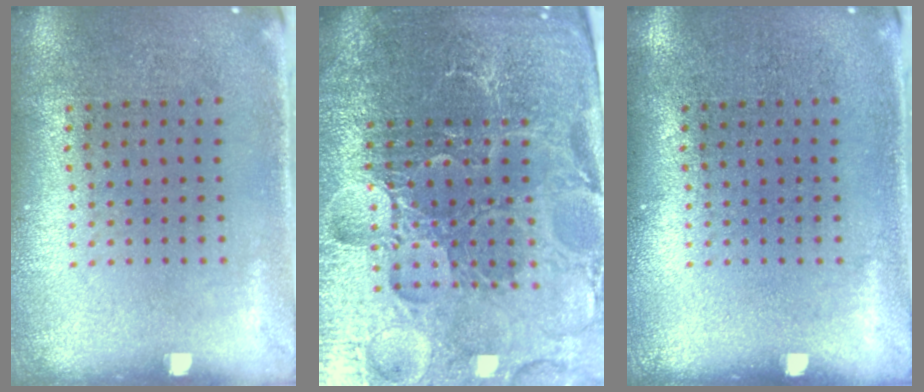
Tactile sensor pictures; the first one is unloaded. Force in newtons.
{"total": 5.6, "press": 5.2, "slide": 2.1}
{"total": 0.0}